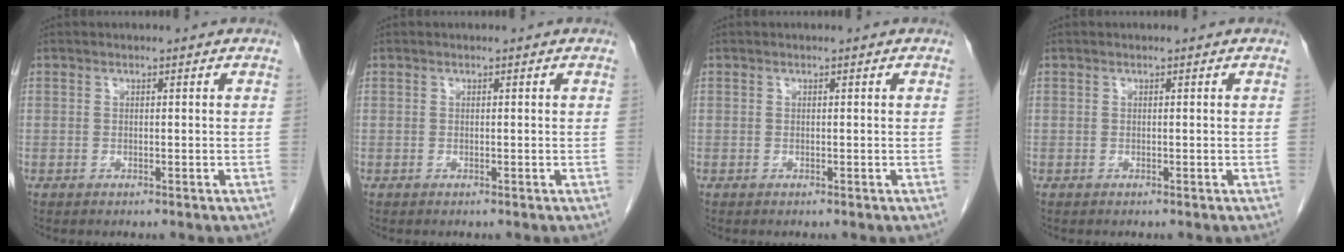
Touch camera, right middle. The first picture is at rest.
{"total": 0.0}
{"total": 0.0}
{"total": 0.0}